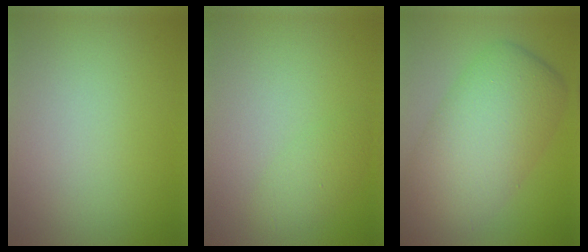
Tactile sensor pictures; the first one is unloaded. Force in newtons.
{"total": 1.7, "press": 1.7, "slide": 0.0}
{"total": 9.2, "press": 9.2, "slide": 0.4}